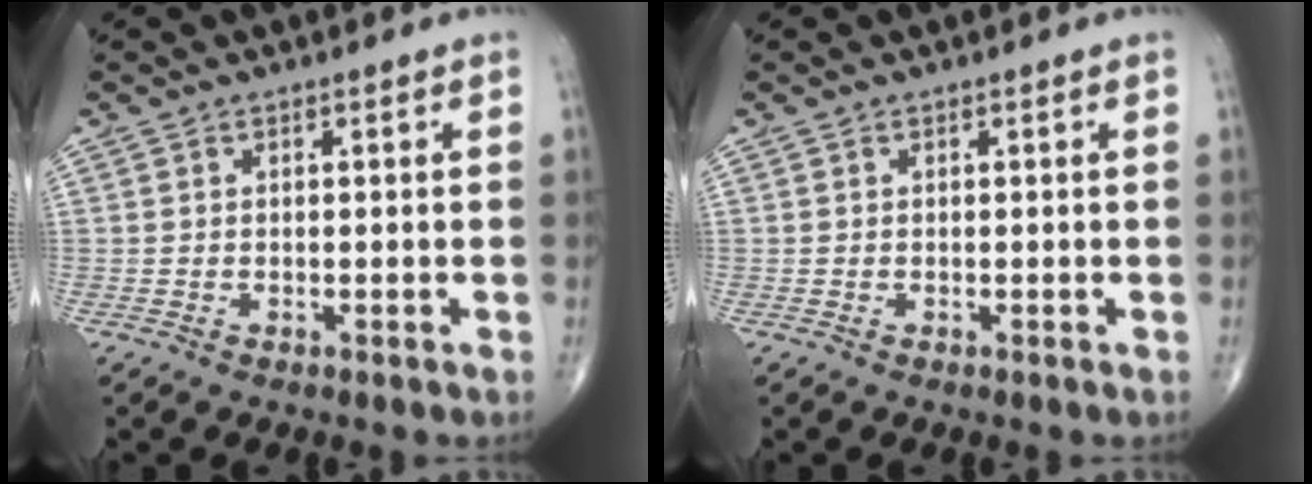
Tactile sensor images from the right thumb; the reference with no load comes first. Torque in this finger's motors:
{"motor_torque": [-0.02, 0.00, -0.01, 0.01, 0.01]}